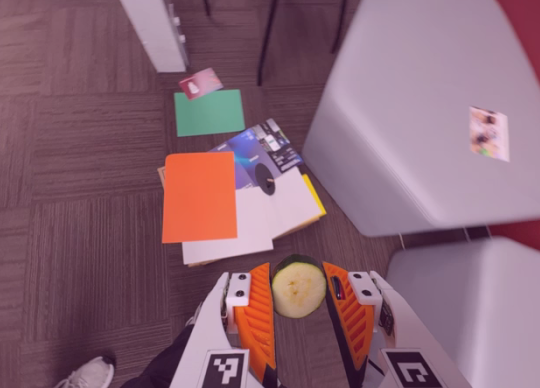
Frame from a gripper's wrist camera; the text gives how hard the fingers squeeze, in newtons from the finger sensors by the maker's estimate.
{"total": 9.0, "left": 9.6, "right": 8.5}